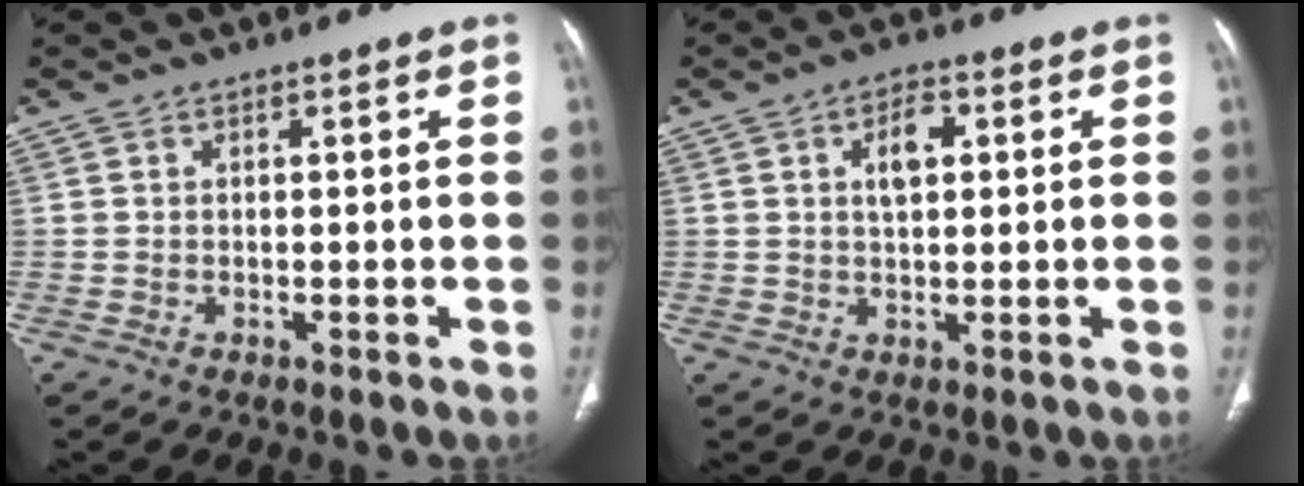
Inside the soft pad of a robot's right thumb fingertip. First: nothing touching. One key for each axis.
{"total": 5.0, "fx": 1.4, "fy": 2.6, "fz": 4.0, "tx": -0.061, "ty": 0.002, "tz": 0.023}